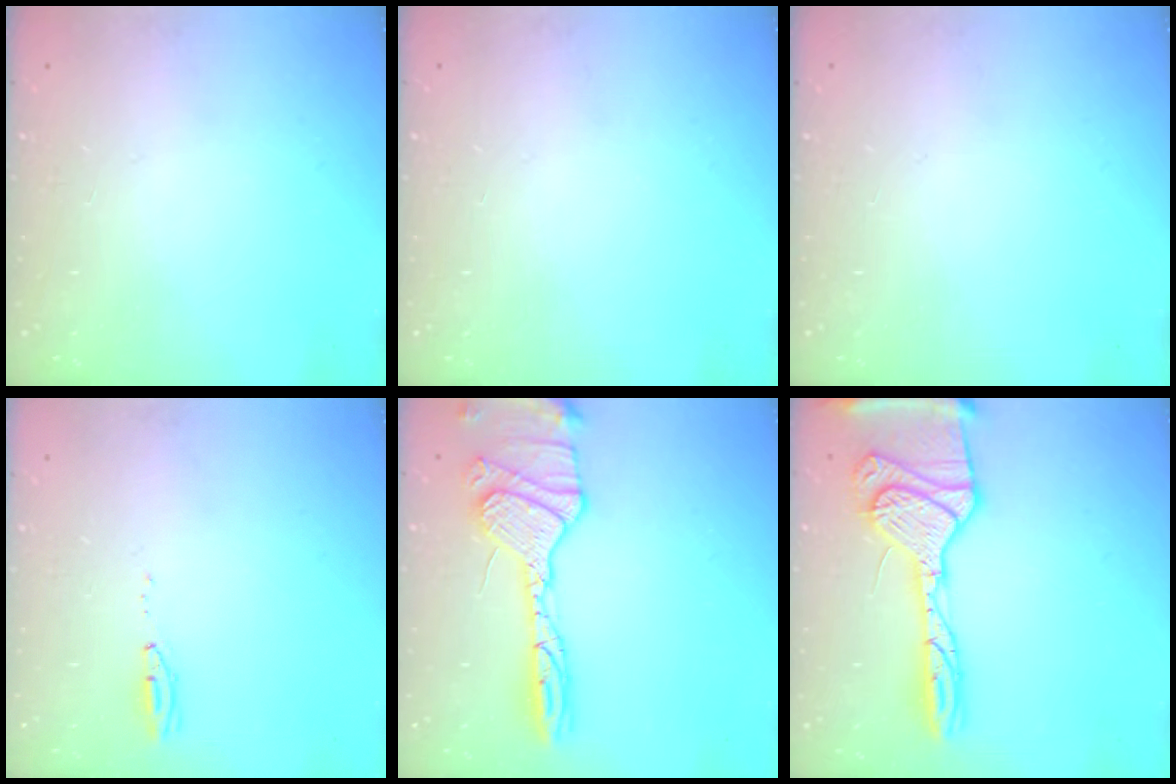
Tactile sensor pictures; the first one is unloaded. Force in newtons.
{"total": 0.0}
{"total": 0.0}
{"total": 15.4, "press": 4.4, "slide": 14.7}
{"total": 18.5, "press": 18.3, "slide": 2.8}
{"total": 20.7, "press": 20.5, "slide": 2.4}